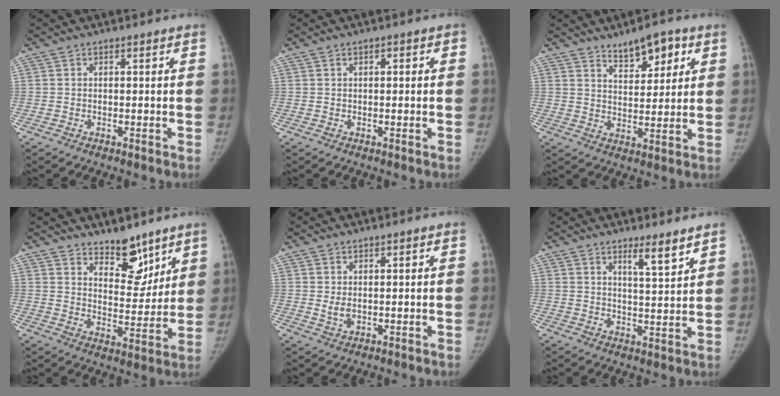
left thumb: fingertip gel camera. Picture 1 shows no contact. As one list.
[{"total": 1.1, "force": [0.2, 0.7, 0.9], "torque": [-0.005, 0.005, 0.001]}, {"total": 8.2, "force": [5.0, 3.7, 5.3], "torque": [-0.052, -0.028, 0.080]}, {"total": 10.3, "force": [7.6, 4.8, 4.9], "torque": [-0.036, -0.061, 0.130]}, {"total": 2.3, "force": [0.5, 1.4, 1.7], "torque": [-0.024, -0.007, 0.015]}, {"total": 5.4, "force": [4.0, 0.6, 3.6], "torque": [-0.050, -0.037, 0.063]}]